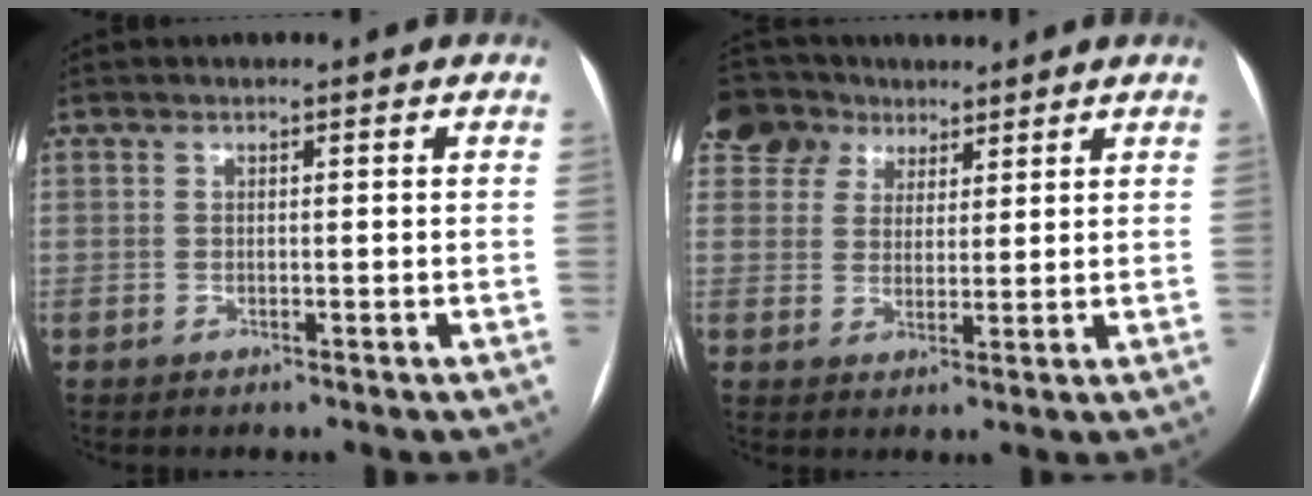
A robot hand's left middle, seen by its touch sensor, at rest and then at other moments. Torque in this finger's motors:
{"motor_torque": [0.36, -0.53, 0.00, 0.03]}